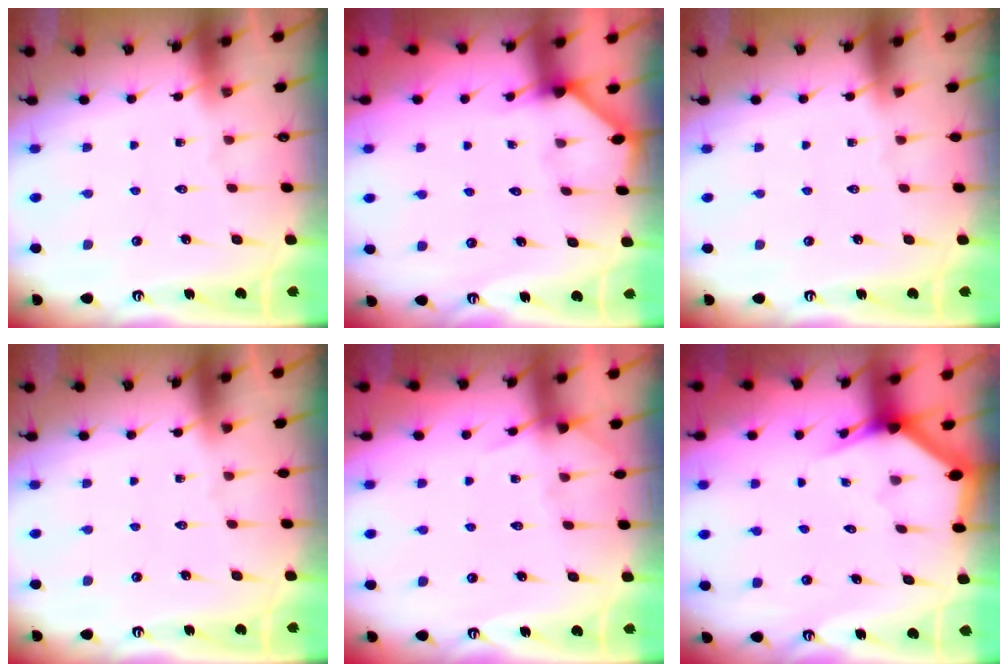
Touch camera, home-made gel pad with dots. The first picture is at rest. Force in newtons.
{"total": 1.9, "press": 1.9, "slide": 0.2}
{"total": 0.0}
{"total": 0.0}
{"total": 5.0, "press": 4.9, "slide": 0.6}
{"total": 2.7, "press": 2.7, "slide": 0.1}